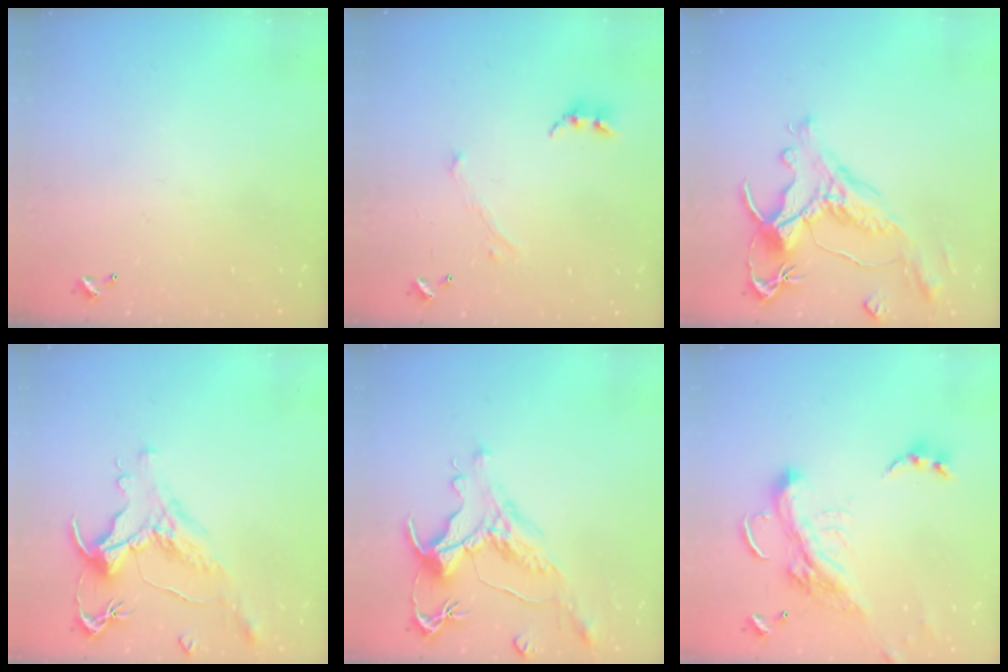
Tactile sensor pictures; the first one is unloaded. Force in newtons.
{"total": 1.7, "press": 1.6, "slide": 0.5}
{"total": 1.8, "press": 1.2, "slide": 1.3}
{"total": 1.6, "press": 1.0, "slide": 1.3}
{"total": 1.3, "press": 0.1, "slide": 1.3}
{"total": 6.2, "press": 6.1, "slide": 1.5}